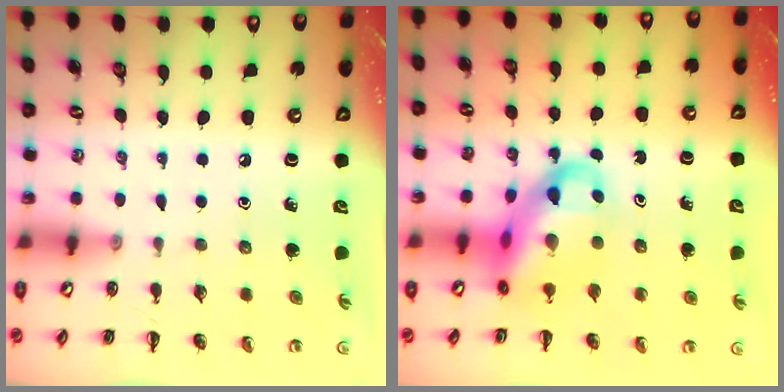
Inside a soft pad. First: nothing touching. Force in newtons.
{"total": 14.8, "press": 14.3, "slide": 3.6}